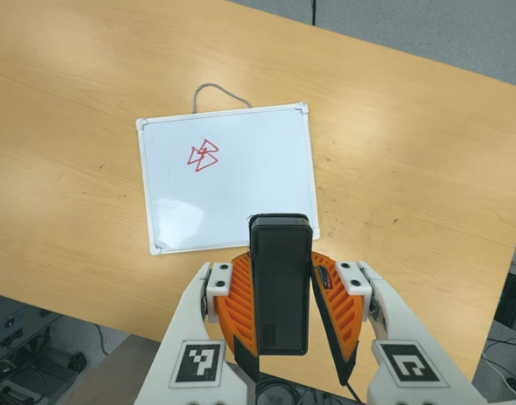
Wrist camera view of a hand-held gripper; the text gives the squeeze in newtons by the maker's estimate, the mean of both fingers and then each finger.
{"total": 5.4, "left": 4.3, "right": 6.4}